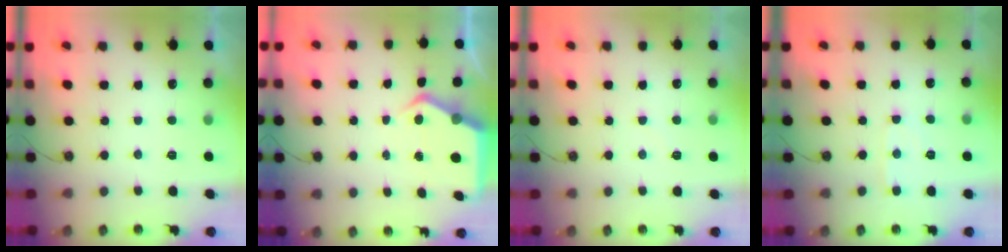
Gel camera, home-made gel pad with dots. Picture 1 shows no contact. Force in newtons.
{"total": 5.9, "press": 5.9, "slide": 0.6}
{"total": 5.2, "press": 5.2, "slide": 0.7}
{"total": 3.4, "press": 3.4, "slide": 0.5}